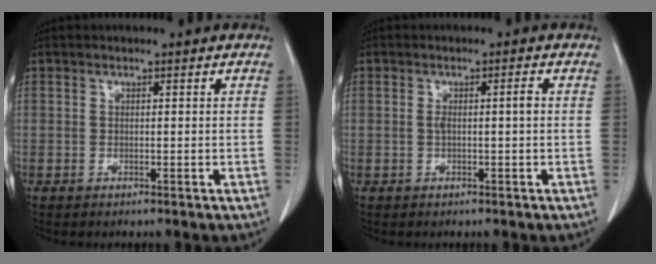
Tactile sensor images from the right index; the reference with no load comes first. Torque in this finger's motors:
{"motor_torque": [0.10, -0.03, 0.02, 0.02]}